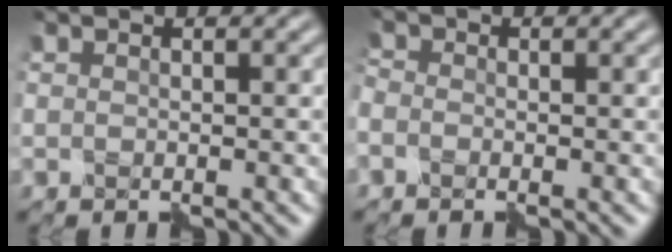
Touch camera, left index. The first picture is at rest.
{"total": 2.1, "force": [-1.1, 1.6, 0.6], "torque": [-0.009, 0.003, -0.021]}